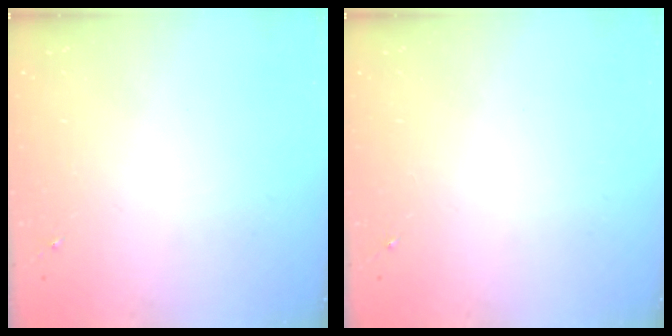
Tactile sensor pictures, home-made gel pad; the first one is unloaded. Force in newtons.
{"total": 0.0}